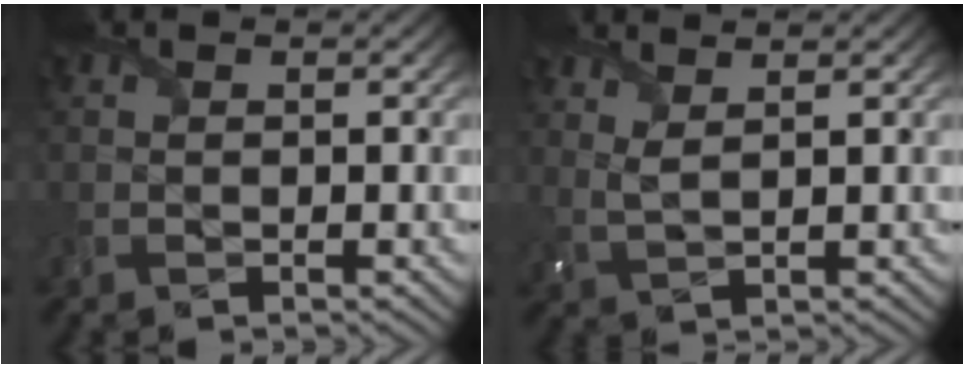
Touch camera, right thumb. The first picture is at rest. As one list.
[{"total": 2.6, "force": [2.0, 0.5, 1.6], "torque": [-0.041, 0.001, 0.042]}]